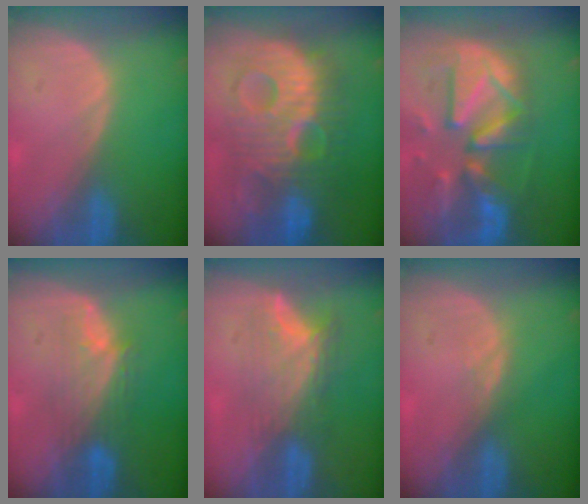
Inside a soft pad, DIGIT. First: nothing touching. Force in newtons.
{"total": 12.5, "press": 12.5, "slide": 1.0}
{"total": 13.0, "press": 11.3, "slide": 6.4}
{"total": 5.5, "press": 5.4, "slide": 0.7}
{"total": 8.1, "press": 6.8, "slide": 4.5}
{"total": 0.9, "press": 0.9, "slide": 0.4}